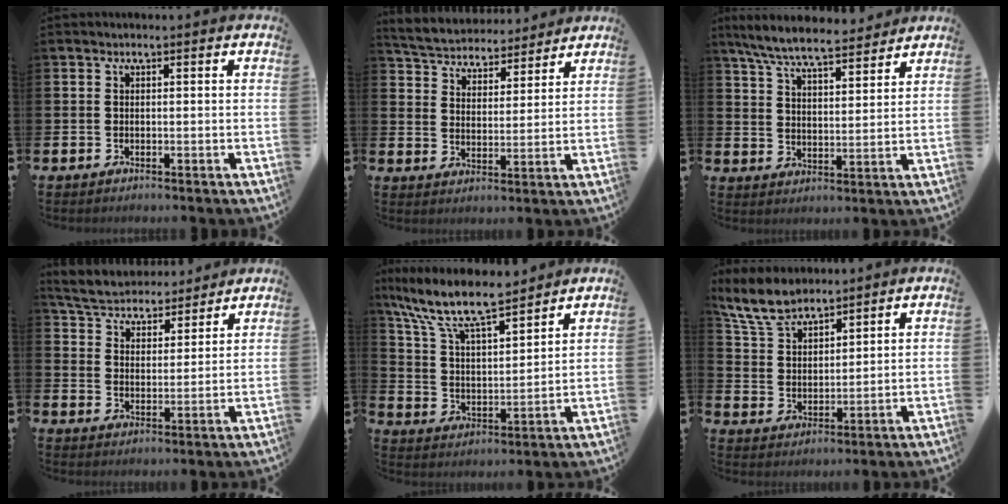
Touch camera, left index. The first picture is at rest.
{"total": 4.8, "force": [4.6, 1.2, -0.1], "torque": [-0.030, -0.034, 0.079]}
{"total": 7.7, "force": [7.2, 0.8, 2.5], "torque": [-0.079, -0.037, 0.130]}
{"total": 5.1, "force": [4.9, 1.2, 0.2], "torque": [-0.036, -0.034, 0.086]}
{"total": 10.6, "force": [9.4, 2.0, 4.5], "torque": [-0.131, -0.054, 0.166]}
{"total": 7.3, "force": [6.6, 2.1, 2.3], "torque": [-0.075, -0.017, 0.126]}